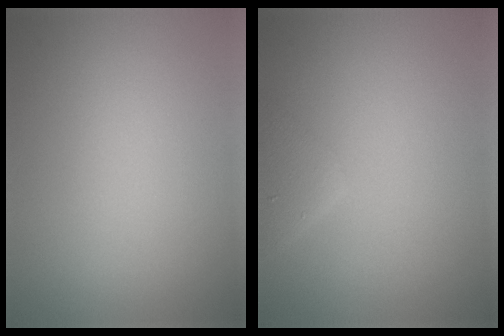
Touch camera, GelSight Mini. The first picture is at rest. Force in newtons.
{"total": 2.2, "press": 2.2, "slide": 0.2}